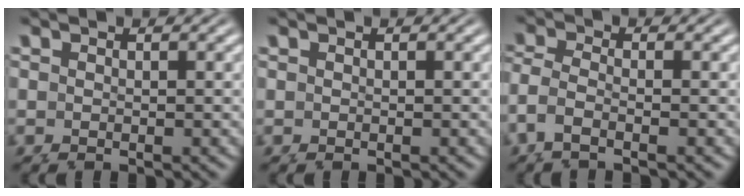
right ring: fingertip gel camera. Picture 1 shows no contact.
{"total": 1.5, "force": [-0.3, -1.4, -0.5], "torque": [0.017, -0.011, 0.007]}
{"total": 2.8, "force": [-0.6, 2.0, 1.9], "torque": [-0.064, -0.018, -0.002]}